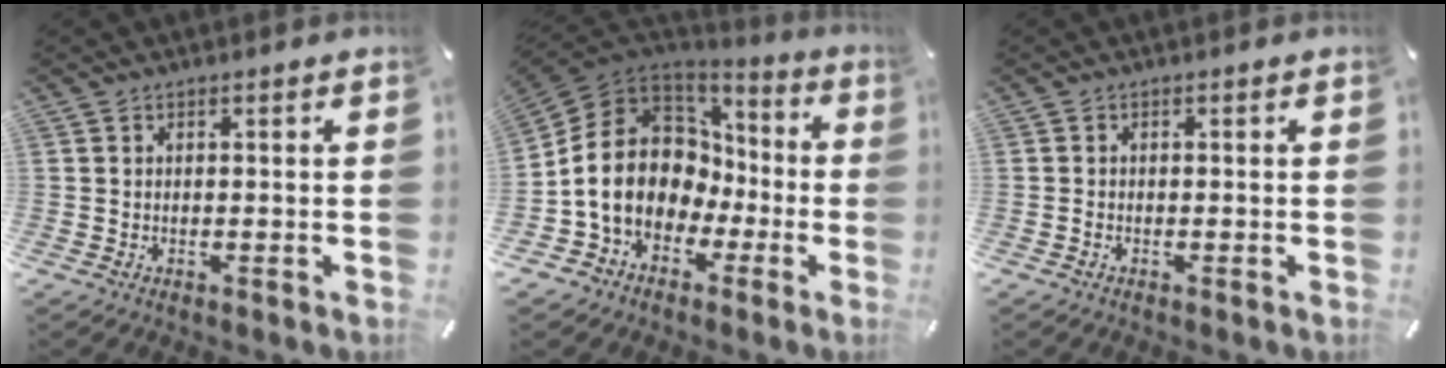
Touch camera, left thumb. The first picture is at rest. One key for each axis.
{"total": 17.0, "fx": -1.0, "fy": 14.4, "fz": 9.0, "tx": -0.197, "ty": -0.002, "tz": -0.014}
{"total": 0.7, "fx": -0.5, "fy": 0.4, "fz": 0.5, "tx": -0.010, "ty": -0.001, "tz": -0.009}